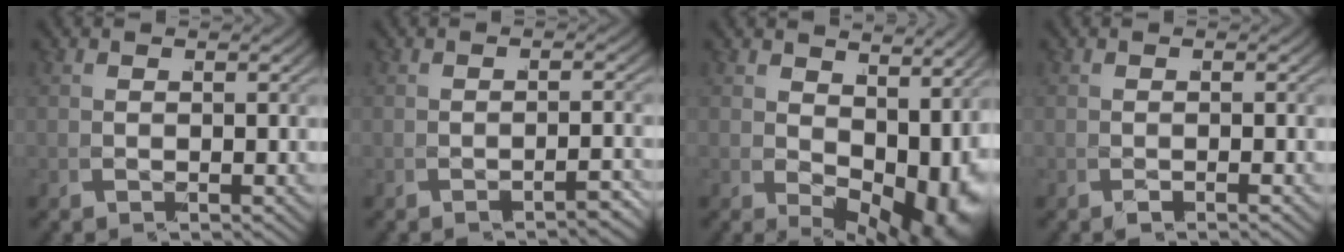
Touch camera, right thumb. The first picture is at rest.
{"total": 2.1, "force": [-1.8, -1.0, -0.4], "torque": [-0.014, -0.003, -0.028]}
{"total": 7.1, "force": [0.0, 3.7, 6.1], "torque": [-0.100, -0.018, 0.015]}
{"total": 0.7, "force": [0.0, -0.6, -0.4], "torque": [0.004, 0.009, -0.007]}